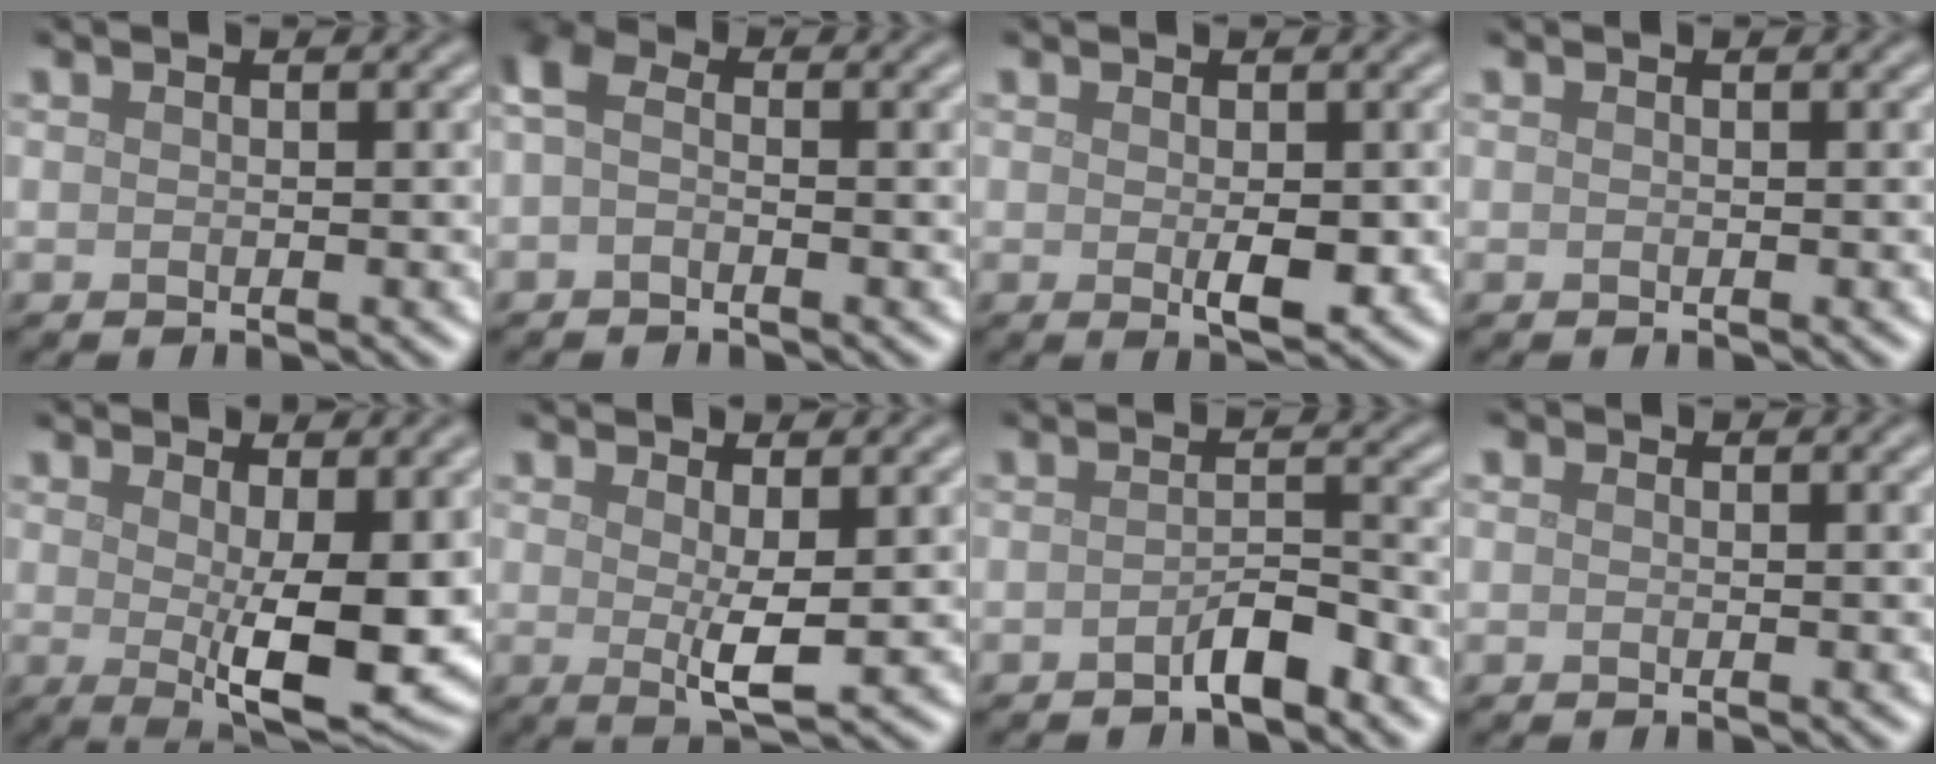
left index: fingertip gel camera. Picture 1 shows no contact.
{"total": 3.1, "force": [-0.2, 1.9, 2.4], "torque": [-0.056, 0.007, -0.018]}
{"total": 2.5, "force": [-0.3, 1.1, 2.2], "torque": [-0.035, -0.008, 0.001]}
{"total": 0.0}
{"total": 7.9, "force": [0.2, 2.4, 7.6], "torque": [-0.117, -0.021, 0.011]}
{"total": 3.0, "force": [0.5, 0.5, 2.9], "torque": [-0.050, -0.014, 0.013]}
{"total": 2.4, "force": [-1.7, 0.6, 1.6], "torque": [-0.025, 0.008, -0.032]}
{"total": 0.6, "force": [0.2, 0.3, 0.5], "torque": [-0.006, -0.004, -0.001]}